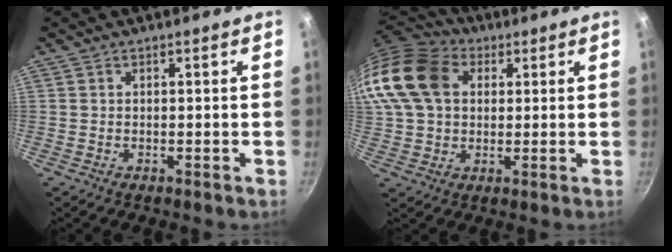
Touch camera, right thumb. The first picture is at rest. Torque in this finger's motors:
{"motor_torque": [1.04, 1.11, 0.51, -0.42, 0.37]}